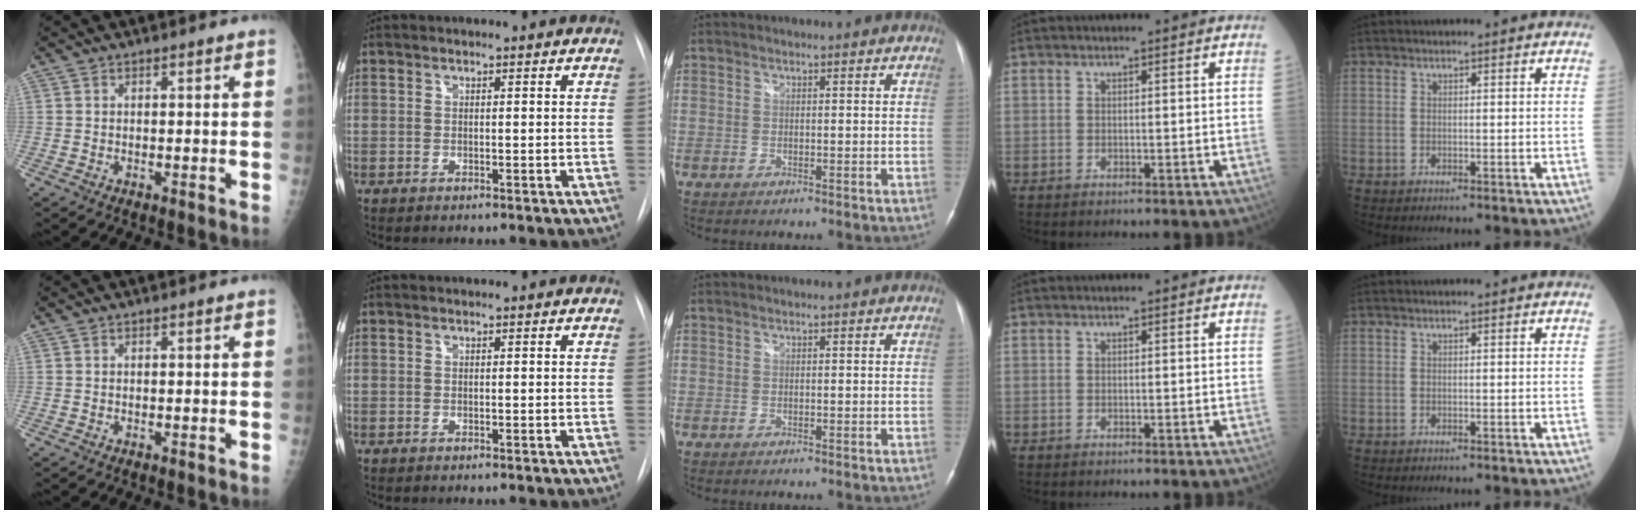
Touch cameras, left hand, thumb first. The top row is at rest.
{}